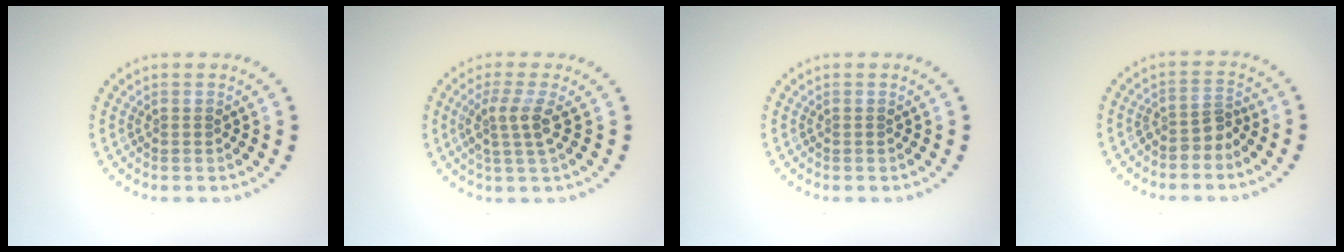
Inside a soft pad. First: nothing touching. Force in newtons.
{"total": 2.7, "press": 2.1, "slide": 1.7}
{"total": 0.0}
{"total": 2.0, "press": 1.4, "slide": 1.4}